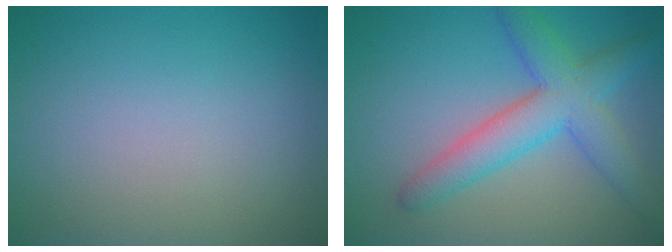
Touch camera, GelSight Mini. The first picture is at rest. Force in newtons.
{"total": 5.8, "press": 5.8, "slide": 0.2}